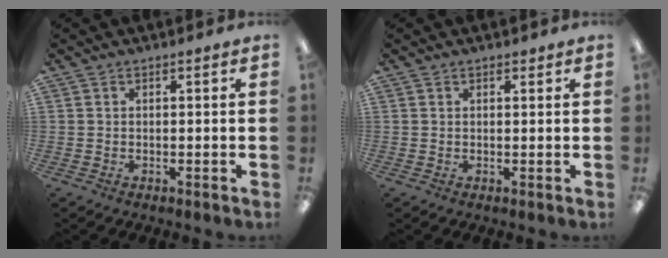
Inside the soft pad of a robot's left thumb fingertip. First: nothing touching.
{"total": 0.7, "force": [0.6, 0.3, 0.2], "torque": [0.001, -0.002, 0.010]}